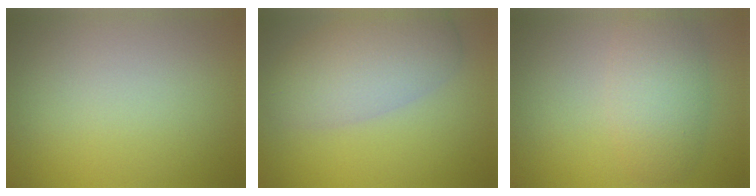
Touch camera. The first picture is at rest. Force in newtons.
{"total": 5.7, "press": 5.7, "slide": 0.1}
{"total": 4.4, "press": 4.4, "slide": 0.1}